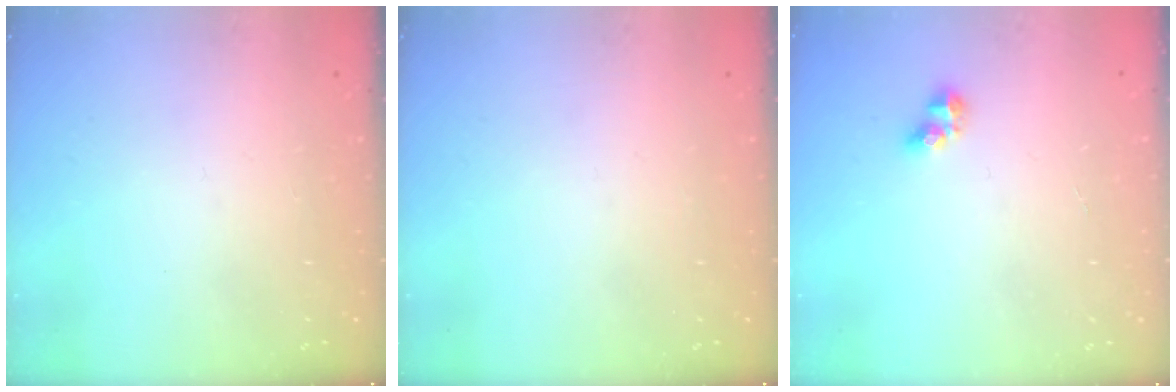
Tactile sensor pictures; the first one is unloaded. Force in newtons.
{"total": 0.0}
{"total": 3.6, "press": 3.4, "slide": 1.1}